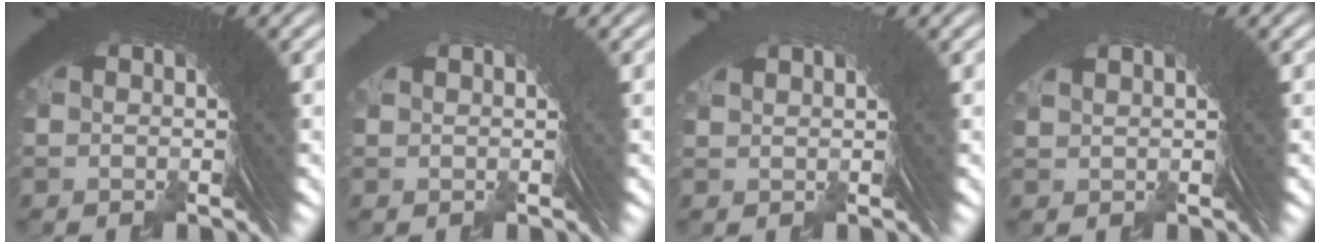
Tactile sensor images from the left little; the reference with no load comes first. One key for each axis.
{"total": 1.5, "fx": -0.4, "fy": -1.0, "fz": -1.1, "tx": 0.027, "ty": 0.008, "tz": -0.004}
{"total": 1.6, "fx": 0.5, "fy": -1.1, "fz": -1.0, "tx": 0.029, "ty": 0.005, "tz": 0.012}
{"total": 1.8, "fx": 0.0, "fy": -1.3, "fz": -1.3, "tx": 0.032, "ty": 0.004, "tz": 0.009}